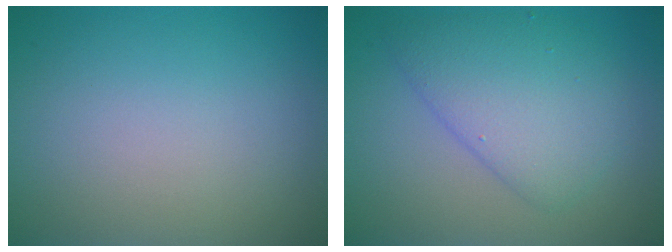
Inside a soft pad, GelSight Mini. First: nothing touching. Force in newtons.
{"total": 5.0, "press": 5.0, "slide": 0.3}